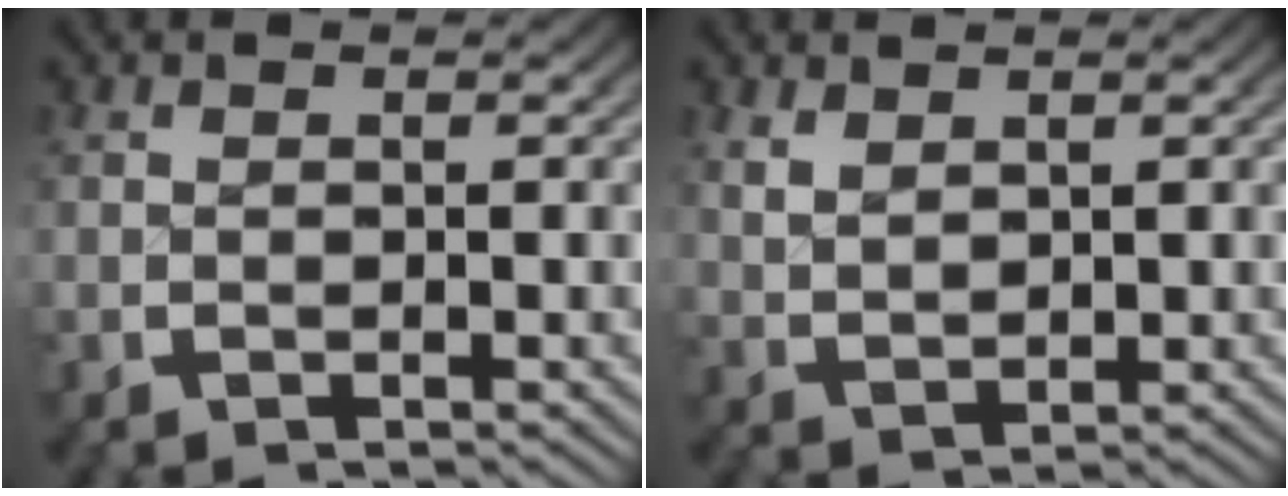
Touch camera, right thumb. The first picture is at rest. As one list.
[{"total": 2.5, "force": [1.3, 1.6, 1.3], "torque": [-0.021, -0.005, 0.034]}]